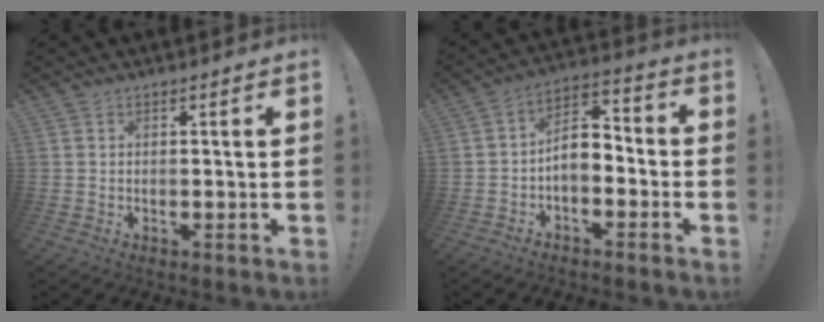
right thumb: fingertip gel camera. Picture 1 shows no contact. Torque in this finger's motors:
{"motor_torque": [1.64, 1.19, 1.23, -0.72, 0.05]}